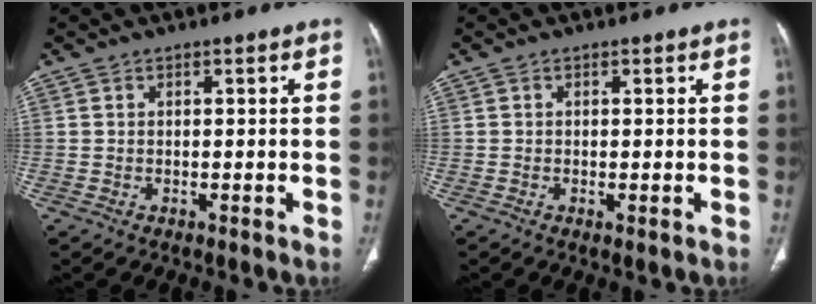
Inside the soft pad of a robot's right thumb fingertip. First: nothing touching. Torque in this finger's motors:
{"motor_torque": [-0.48, 0.05, -0.33, 0.19, -0.01]}